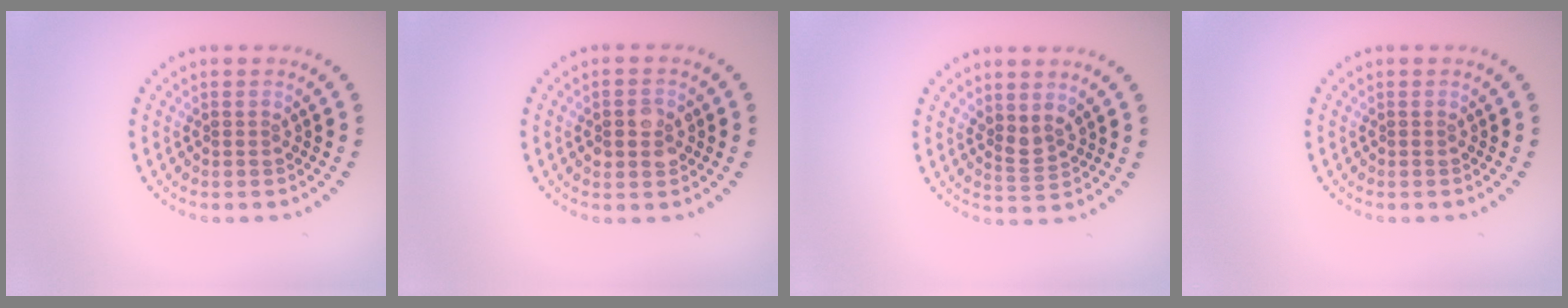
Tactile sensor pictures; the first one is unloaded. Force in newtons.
{"total": 2.8, "press": 2.8, "slide": 0.1}
{"total": 1.9, "press": 1.5, "slide": 1.2}
{"total": 0.0}